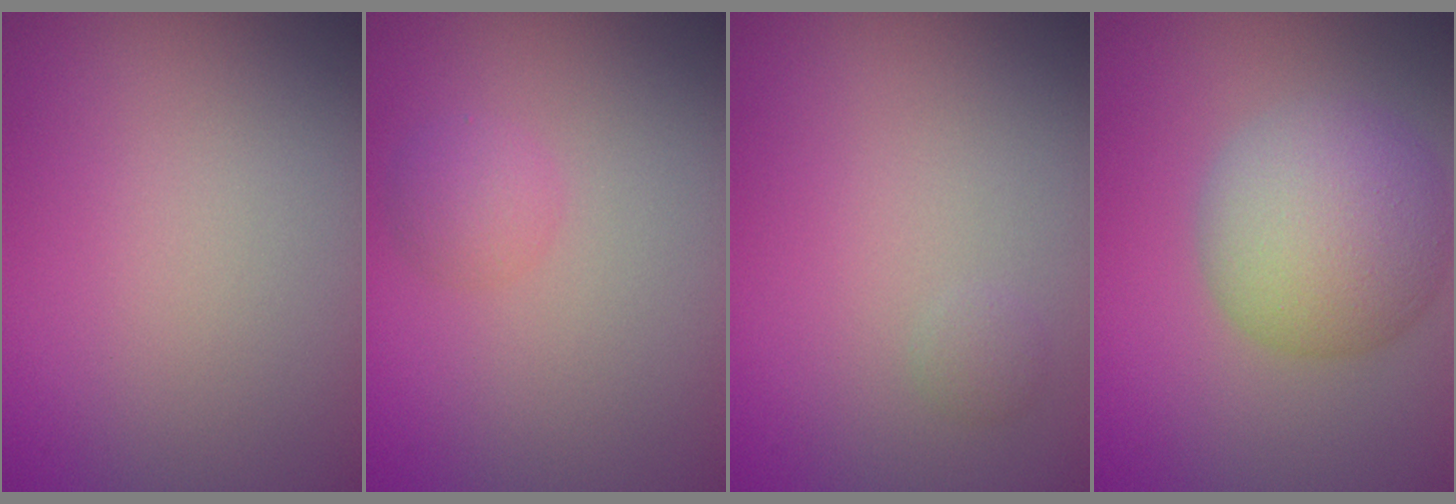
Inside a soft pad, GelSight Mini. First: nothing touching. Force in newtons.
{"total": 1.6, "press": 1.6, "slide": 0.0}
{"total": 0.7, "press": 0.7, "slide": 0.0}
{"total": 7.1, "press": 7.1, "slide": 0.3}